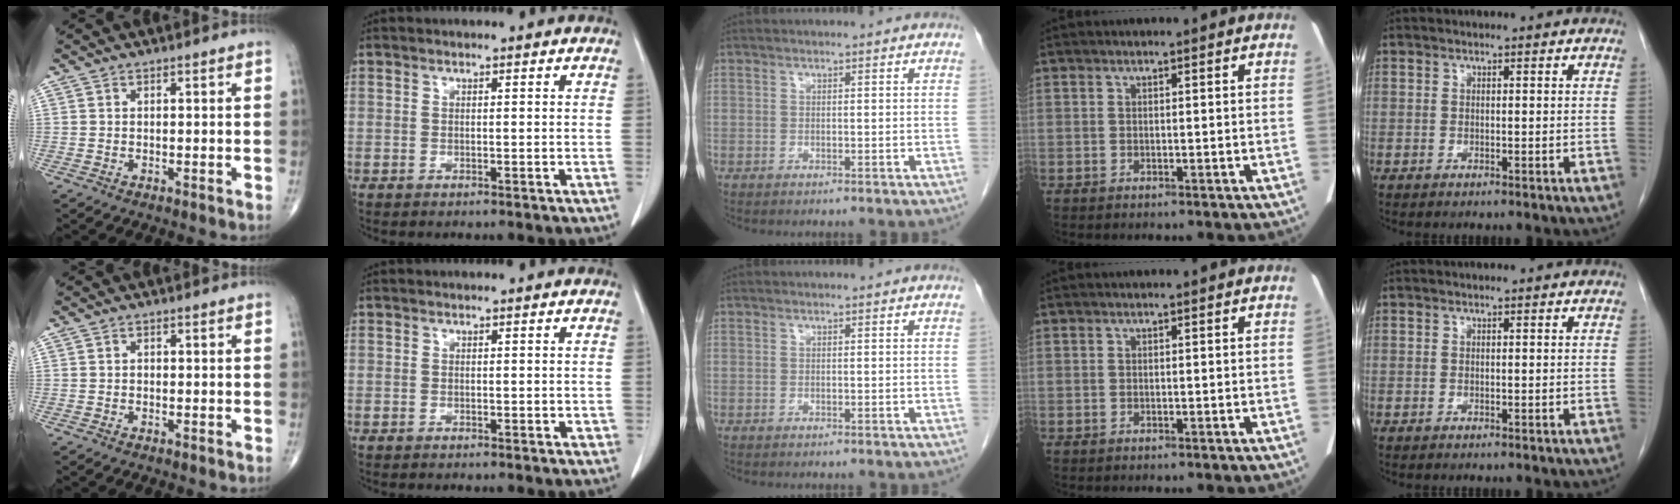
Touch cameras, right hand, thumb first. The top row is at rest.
{"thumb": {"total": 0.5, "force": [-0.1, 0.4, 0.3], "torque": [-0.001, 0.002, -0.003]}, "index": {"total": 0.9, "force": [0.0, 0.6, 0.6], "torque": [-0.004, 0.001, 0.001]}}